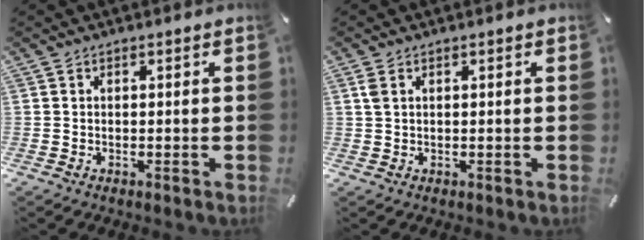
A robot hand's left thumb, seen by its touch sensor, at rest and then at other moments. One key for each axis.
{"total": 1.5, "fx": 0.6, "fy": 0.9, "fz": 1.1, "tx": -0.024, "ty": 0.005, "tz": 0.010}